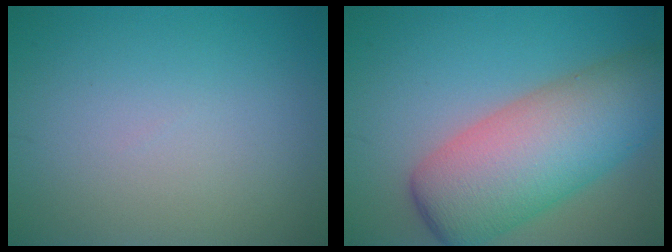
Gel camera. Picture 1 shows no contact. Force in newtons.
{"total": 10.3, "press": 10.3, "slide": 0.4}